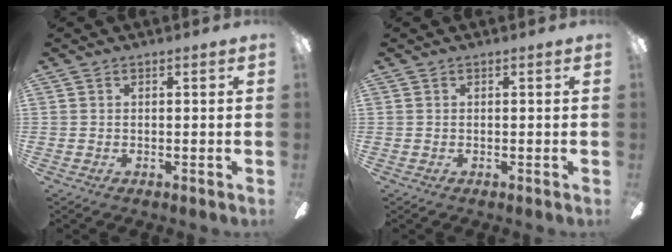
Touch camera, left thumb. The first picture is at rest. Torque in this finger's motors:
{"motor_torque": [0.00, 0.00, 0.14, 0.14, 0.00]}